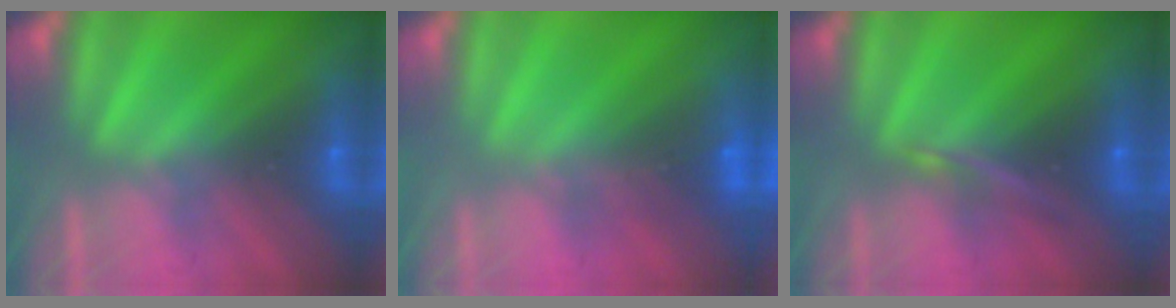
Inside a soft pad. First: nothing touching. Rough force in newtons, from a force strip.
{"total": 1.2}
{"total": 2.1}